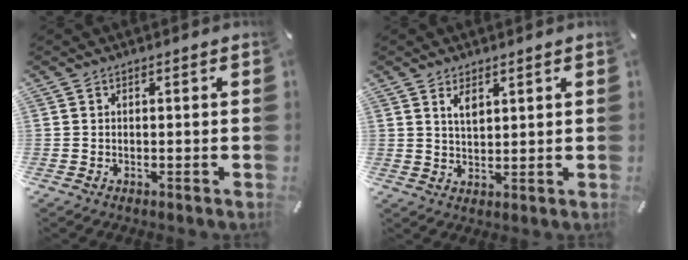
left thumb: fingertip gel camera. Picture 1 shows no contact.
{"total": 3.6, "force": [2.3, 1.6, 2.2], "torque": [-0.040, -0.007, 0.040]}